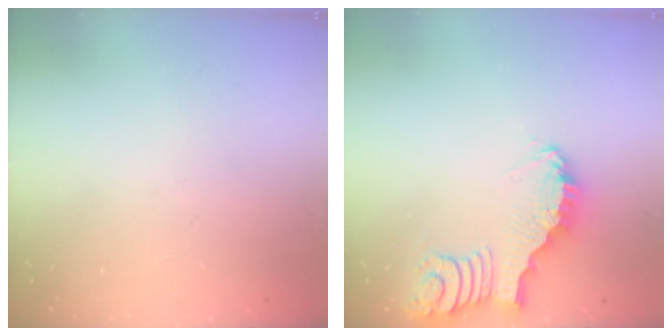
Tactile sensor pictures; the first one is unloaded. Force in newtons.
{"total": 2.3, "press": 2.3, "slide": 0.3}